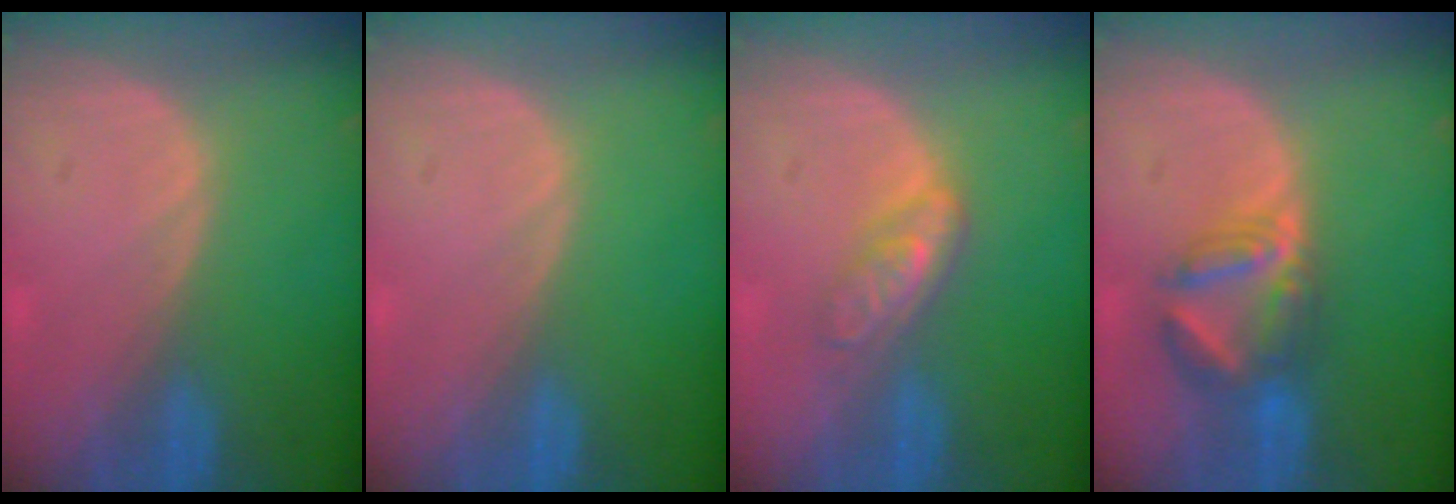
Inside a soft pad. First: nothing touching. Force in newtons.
{"total": 0.0}
{"total": 4.6, "press": 4.0, "slide": 2.2}
{"total": 6.0, "press": 6.0, "slide": 0.3}